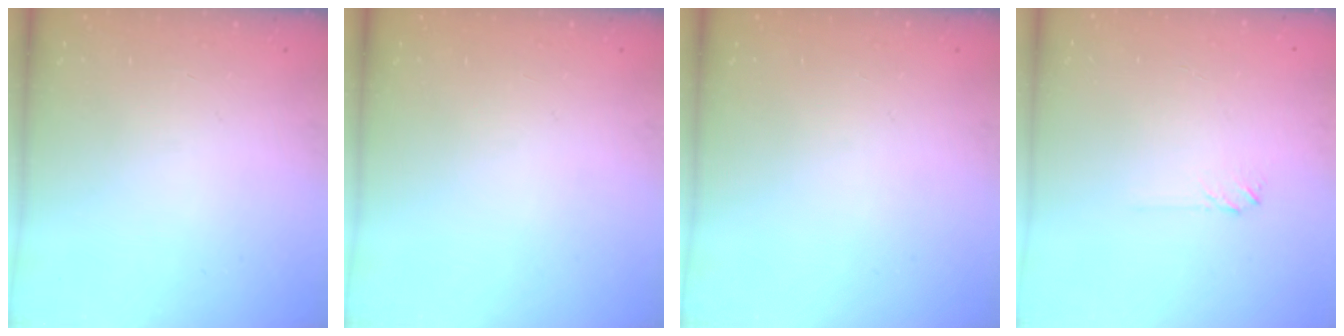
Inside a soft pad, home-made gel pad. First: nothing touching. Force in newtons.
{"total": 0.0}
{"total": 0.0}
{"total": 2.0, "press": 2.0, "slide": 0.3}